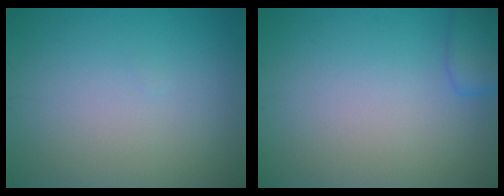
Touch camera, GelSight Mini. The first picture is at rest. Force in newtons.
{"total": 2.2, "press": 2.2, "slide": 0.1}